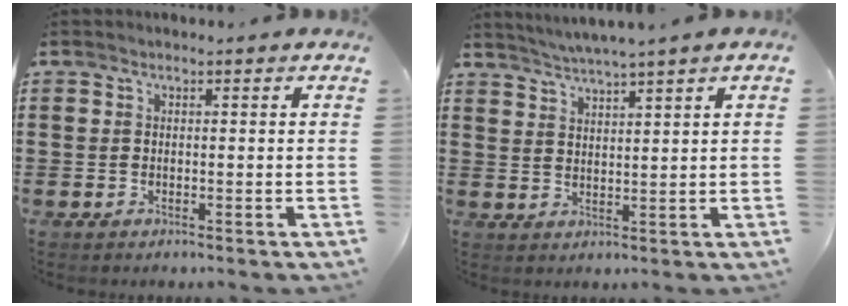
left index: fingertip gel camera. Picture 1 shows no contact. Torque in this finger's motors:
{"motor_torque": [1.10, -1.04, 0.60, 0.12]}